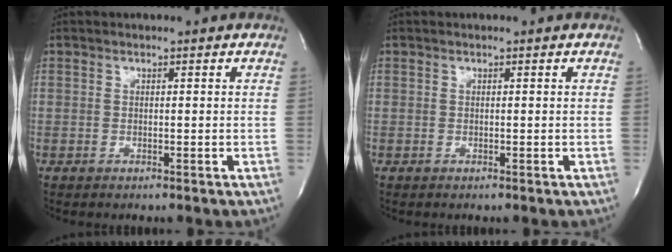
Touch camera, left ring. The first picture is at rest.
{"total": 0.0}